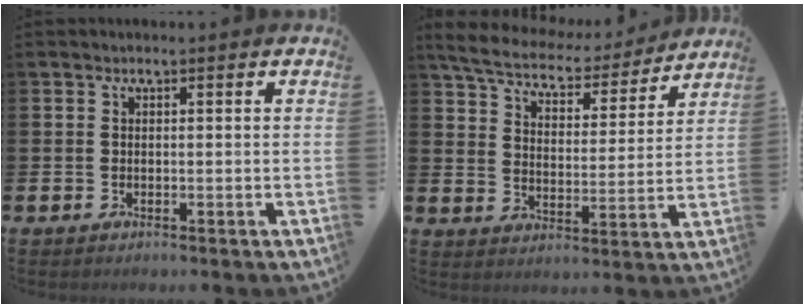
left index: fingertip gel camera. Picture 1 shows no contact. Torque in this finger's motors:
{"motor_torque": [1.13, -1.01, 0.59, 0.14]}